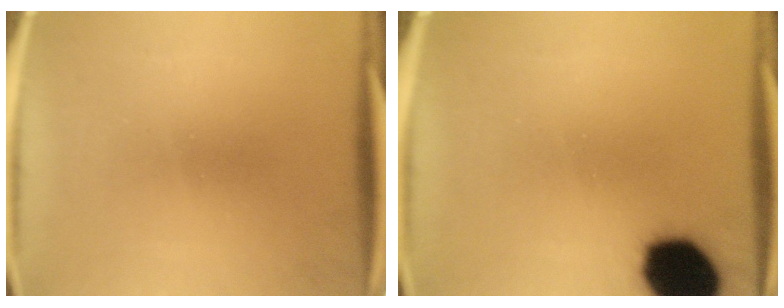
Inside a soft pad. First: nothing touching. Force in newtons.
{"total": 16.5}